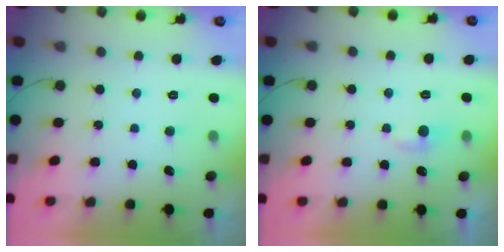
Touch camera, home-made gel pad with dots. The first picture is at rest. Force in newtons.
{"total": 4.6, "press": 4.5, "slide": 0.5}